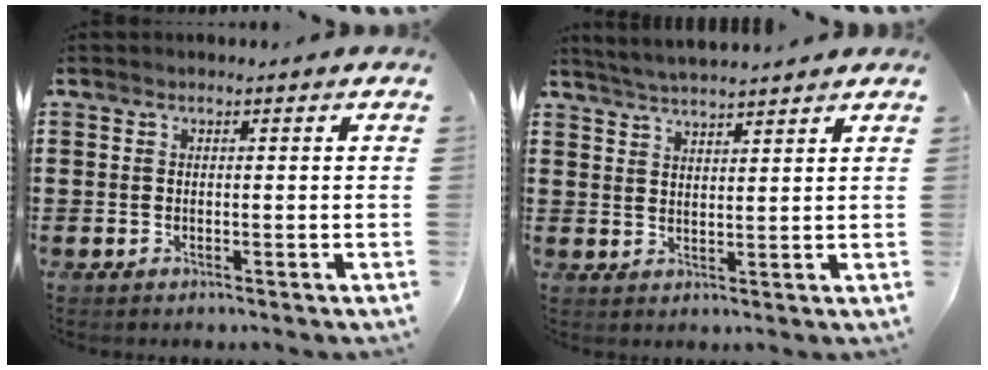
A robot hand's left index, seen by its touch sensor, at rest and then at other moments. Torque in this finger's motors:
{"motor_torque": [2.14, 0.00, 0.09, 0.04]}